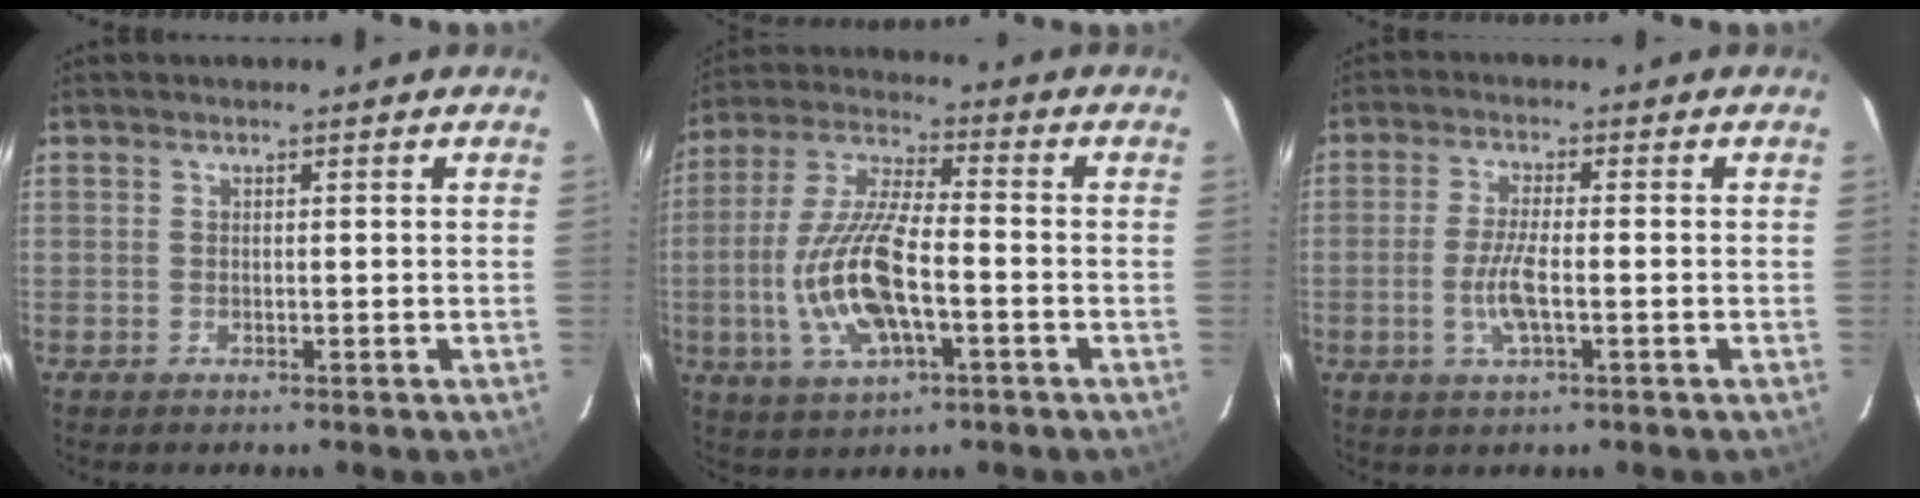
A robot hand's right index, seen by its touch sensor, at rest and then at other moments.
{"total": 15.1, "force": [-3.8, 5.4, 13.6], "torque": [-0.290, -0.004, -0.070]}
{"total": 5.9, "force": [-1.6, 1.4, 5.5], "torque": [-0.112, -0.005, -0.031]}